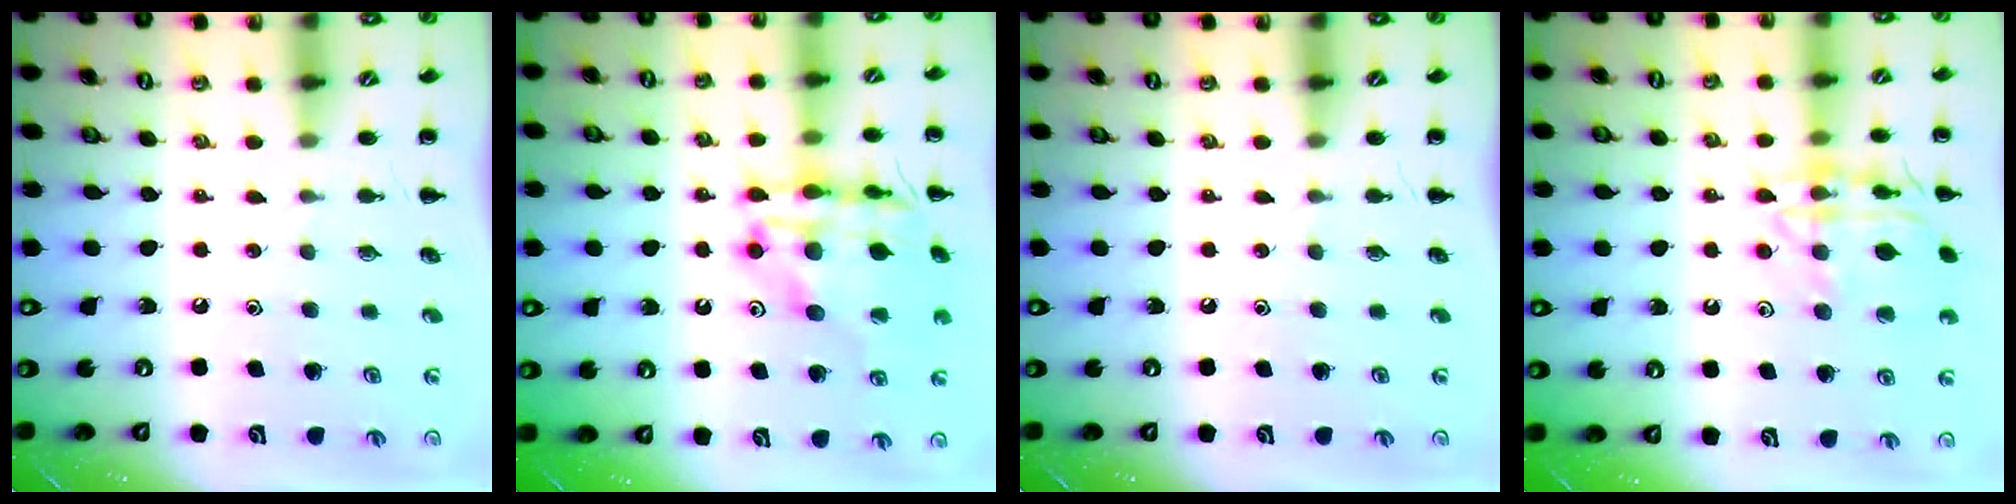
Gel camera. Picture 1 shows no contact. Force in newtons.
{"total": 19.4, "press": 19.1, "slide": 2.8}
{"total": 0.0}
{"total": 14.8, "press": 14.8, "slide": 0.9}